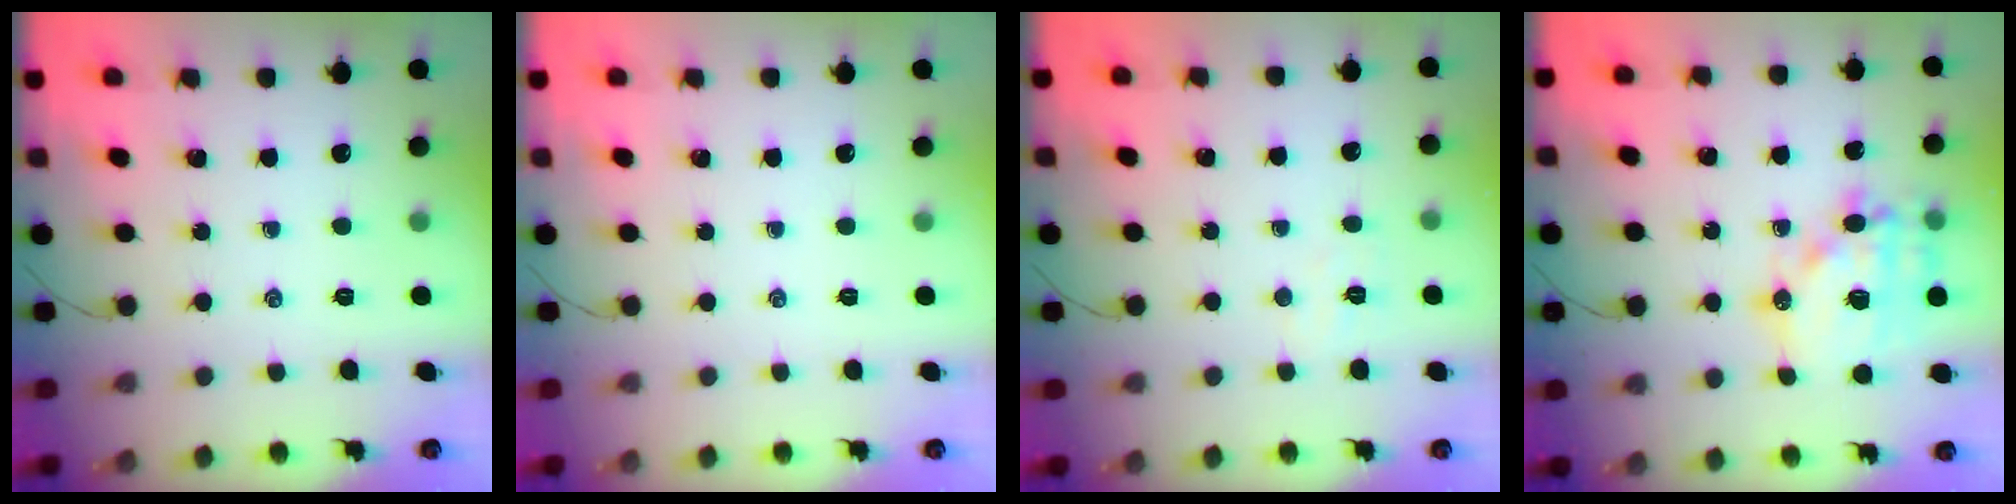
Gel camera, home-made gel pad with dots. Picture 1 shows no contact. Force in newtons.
{"total": 0.0}
{"total": 3.2, "press": 3.1, "slide": 0.8}
{"total": 17.4, "press": 17.1, "slide": 3.2}